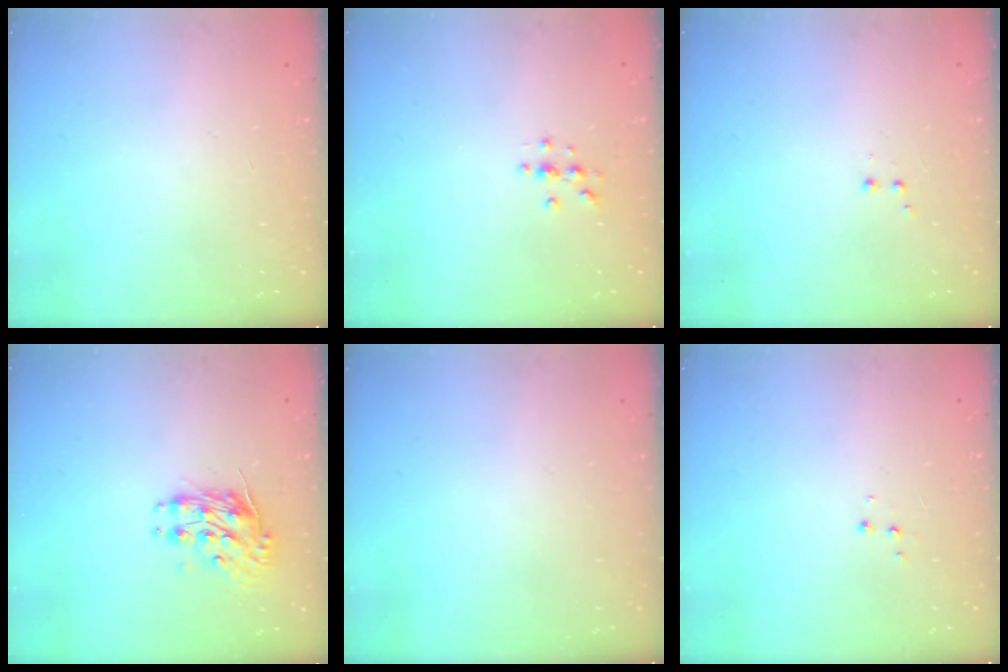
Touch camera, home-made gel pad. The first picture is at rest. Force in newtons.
{"total": 3.0, "press": 3.0, "slide": 0.4}
{"total": 2.0, "press": 1.8, "slide": 0.9}
{"total": 8.9, "press": 8.9, "slide": 0.3}
{"total": 0.0}
{"total": 3.4, "press": 3.3, "slide": 0.6}